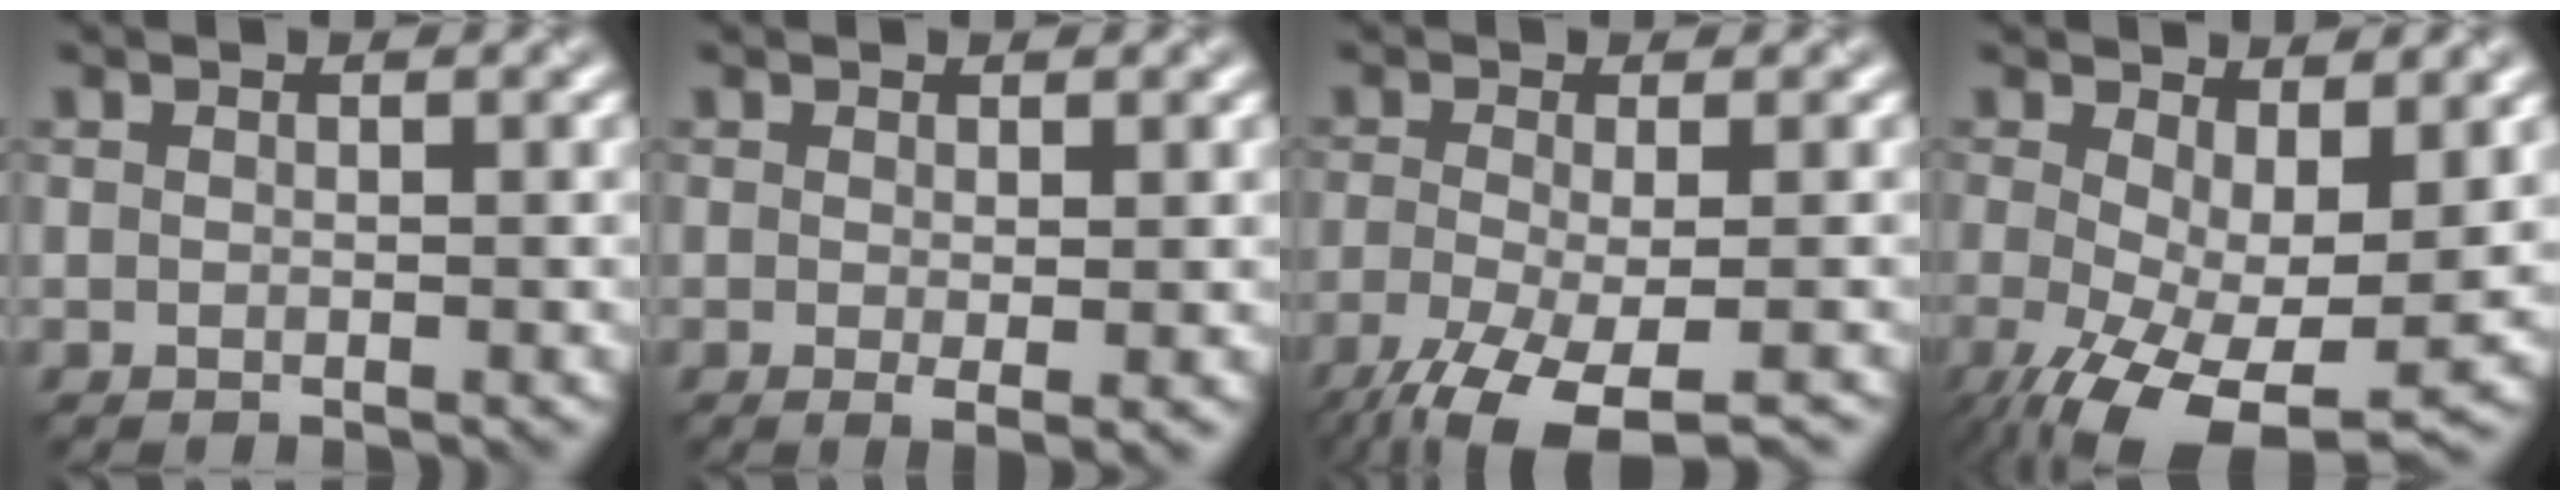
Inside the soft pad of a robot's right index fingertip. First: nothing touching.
{"total": 1.3, "force": [0.0, 0.1, 1.3], "torque": [-0.020, -0.009, -0.001]}
{"total": 7.8, "force": [-4.8, 2.3, 5.7], "torque": [-0.111, -0.026, -0.084]}
{"total": 10.3, "force": [-2.4, 4.5, 8.9], "torque": [-0.169, -0.027, -0.029]}